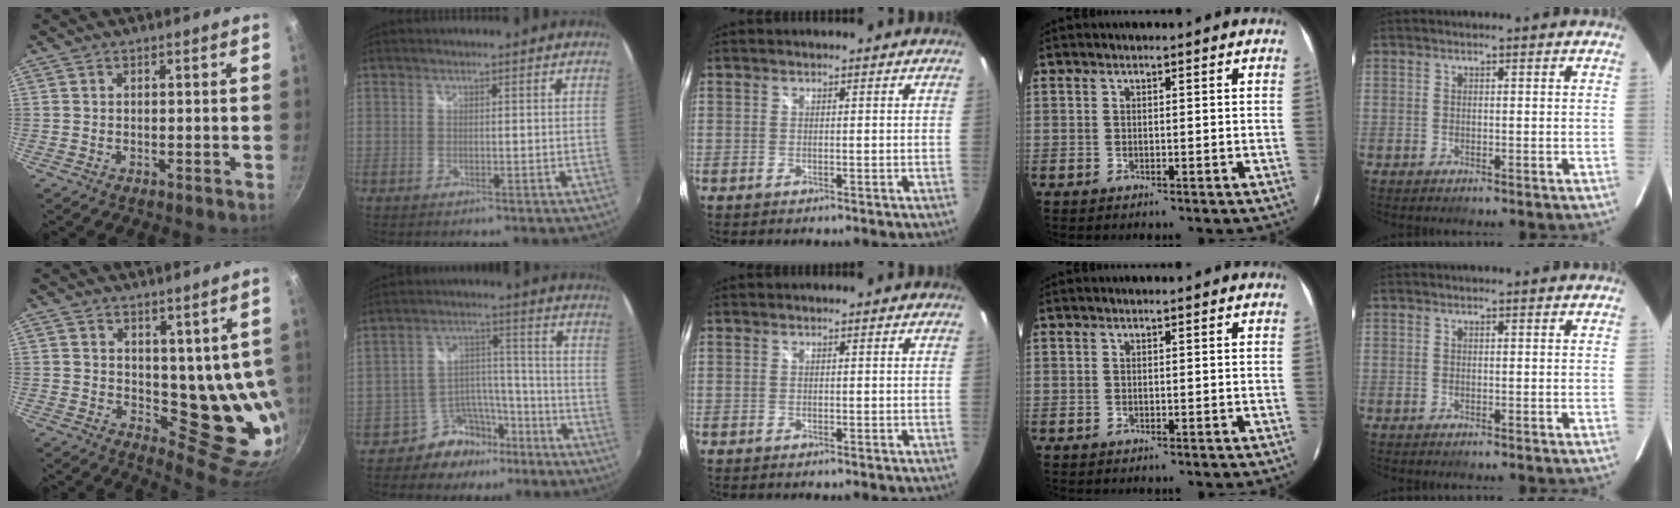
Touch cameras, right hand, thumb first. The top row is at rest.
{"thumb": {"total": 12.1, "force": [4.0, 6.8, 9.2], "torque": [-0.082, -0.043, 0.074]}, "index": {"total": 9.5, "force": [-7.2, 6.0, 1.8], "torque": [-0.026, 0.053, -0.111]}}